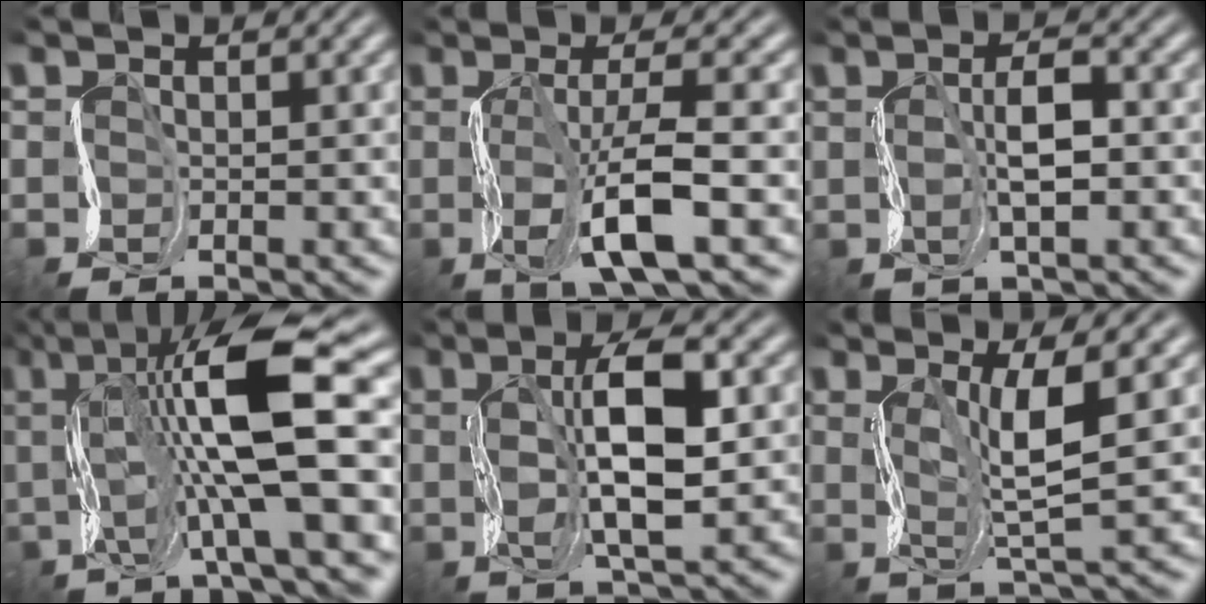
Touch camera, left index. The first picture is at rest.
{"total": 5.9, "force": [-1.1, 1.1, 5.7], "torque": [-0.115, 0.016, -0.032]}
{"total": 2.3, "force": [1.3, 0.1, 1.9], "torque": [-0.044, 0.015, 0.018]}
{"total": 13.0, "force": [3.2, 3.6, 12.1], "torque": [-0.229, 0.022, 0.050]}
{"total": 6.2, "force": [2.3, 1.6, 5.6], "torque": [-0.104, 0.021, 0.030]}
{"total": 4.1, "force": [2.3, 0.0, 3.4], "torque": [-0.070, 0.011, 0.036]}